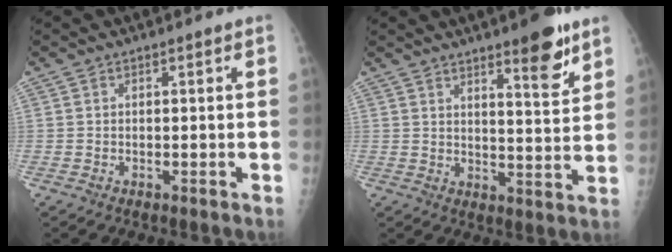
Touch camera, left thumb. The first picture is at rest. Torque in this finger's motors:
{"motor_torque": [0.18, 0.31, -0.25, -0.19, 0.06]}